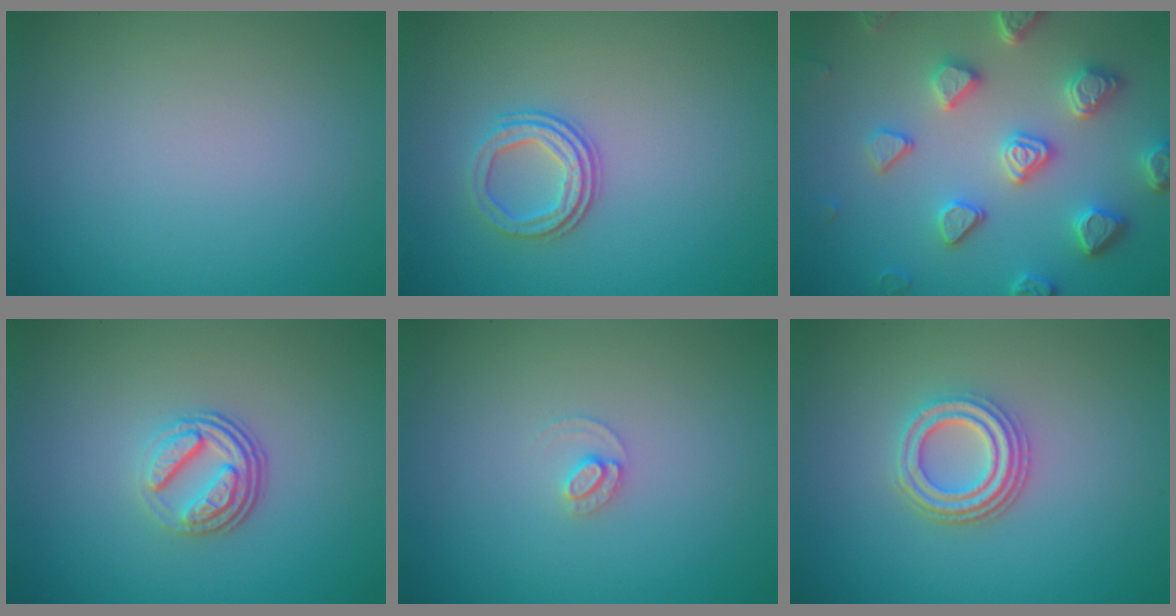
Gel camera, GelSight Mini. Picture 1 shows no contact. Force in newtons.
{"total": 2.7, "press": 2.3, "slide": 1.4}
{"total": 5.5, "press": 4.9, "slide": 2.5}
{"total": 3.6, "press": 2.5, "slide": 2.5}
{"total": 1.2, "press": 1.2, "slide": 0.0}
{"total": 3.7, "press": 3.0, "slide": 2.1}